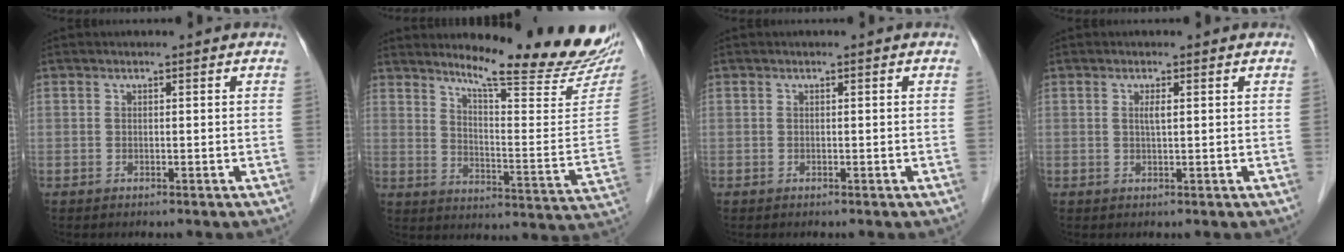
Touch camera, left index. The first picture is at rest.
{"total": 19.6, "force": [17.6, 0.8, 8.7], "torque": [-0.123, -0.102, 0.223]}
{"total": 0.0}
{"total": 1.2, "force": [0.4, 0.1, 1.2], "torque": [-0.027, 0.000, 0.007]}